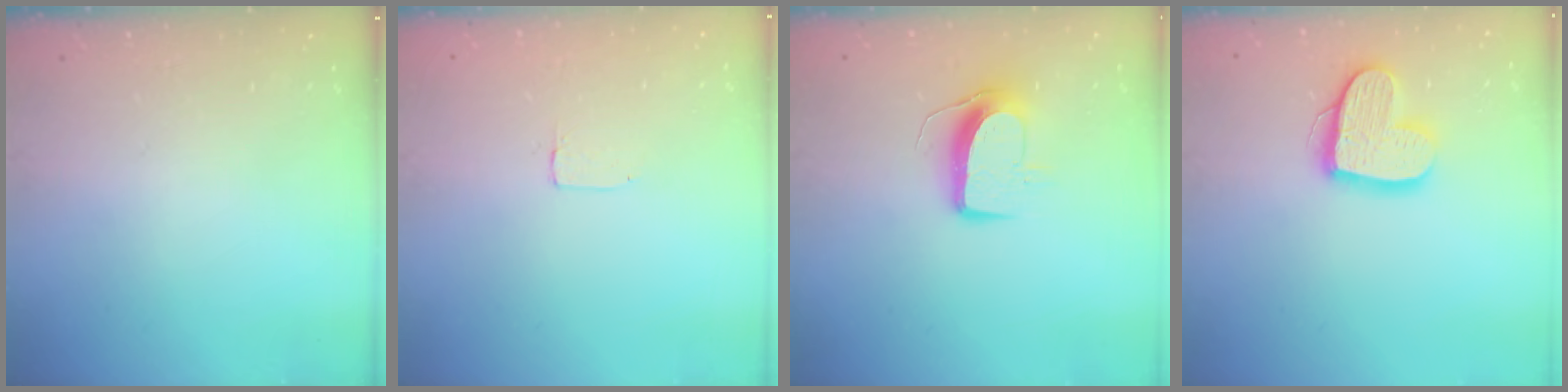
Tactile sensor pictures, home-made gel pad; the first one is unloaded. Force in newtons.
{"total": 2.0, "press": 2.0, "slide": 0.0}
{"total": 9.8, "press": 9.8, "slide": 0.4}
{"total": 15.0, "press": 15.0, "slide": 1.1}